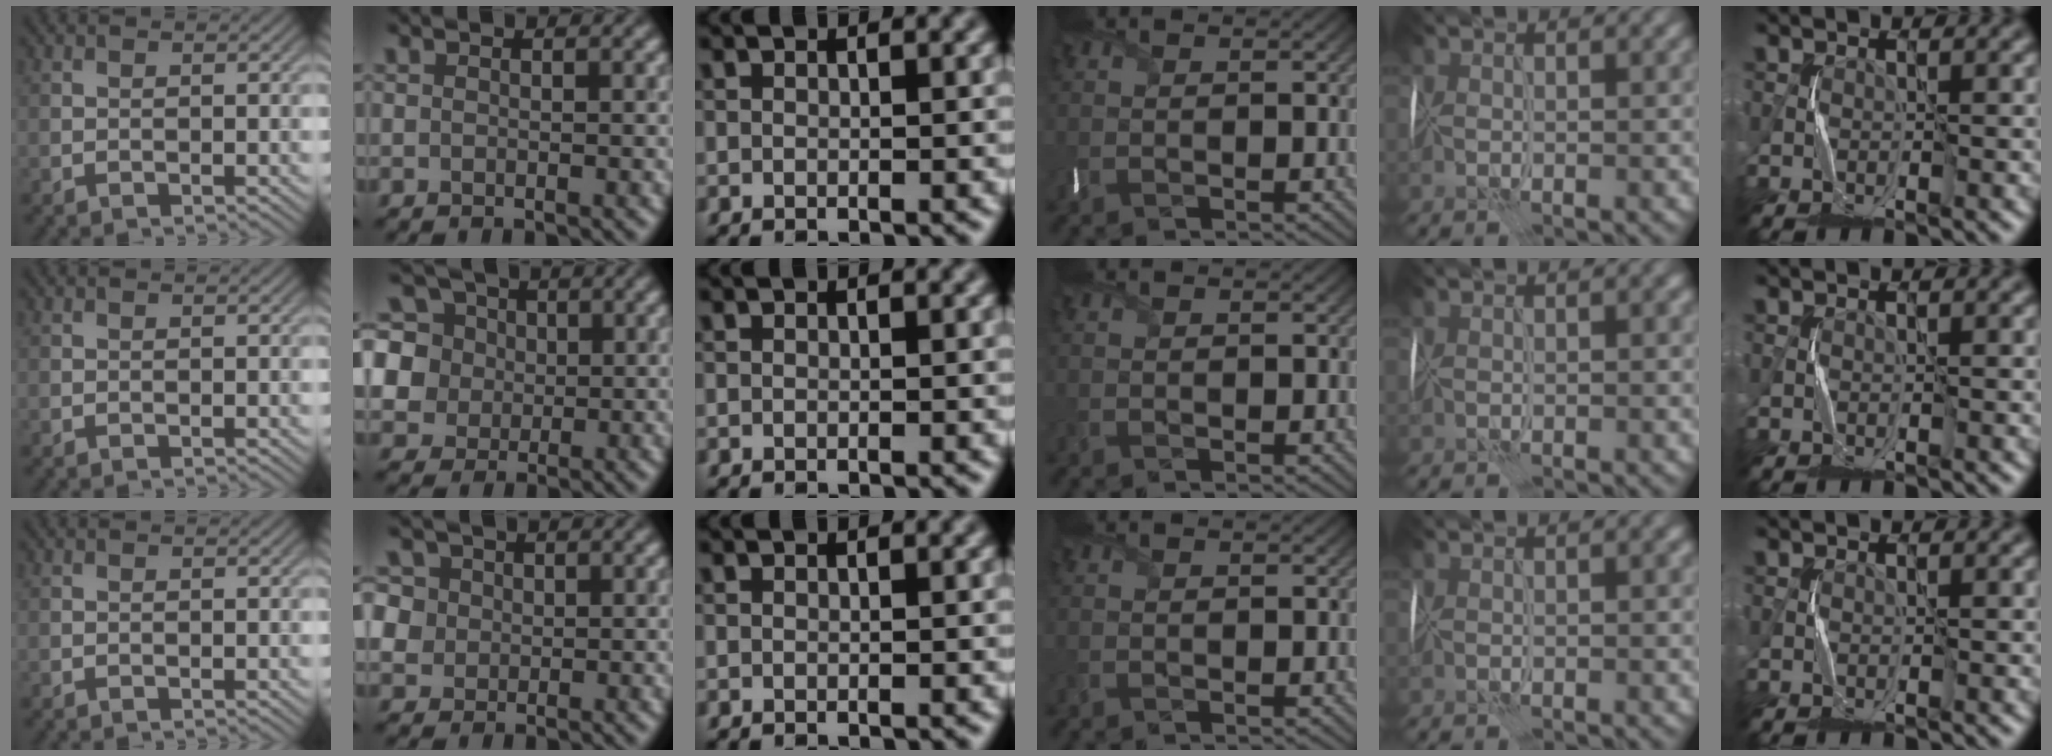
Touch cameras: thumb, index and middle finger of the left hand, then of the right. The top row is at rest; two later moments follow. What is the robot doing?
{"motion": "wrap", "object": "cellophane"}